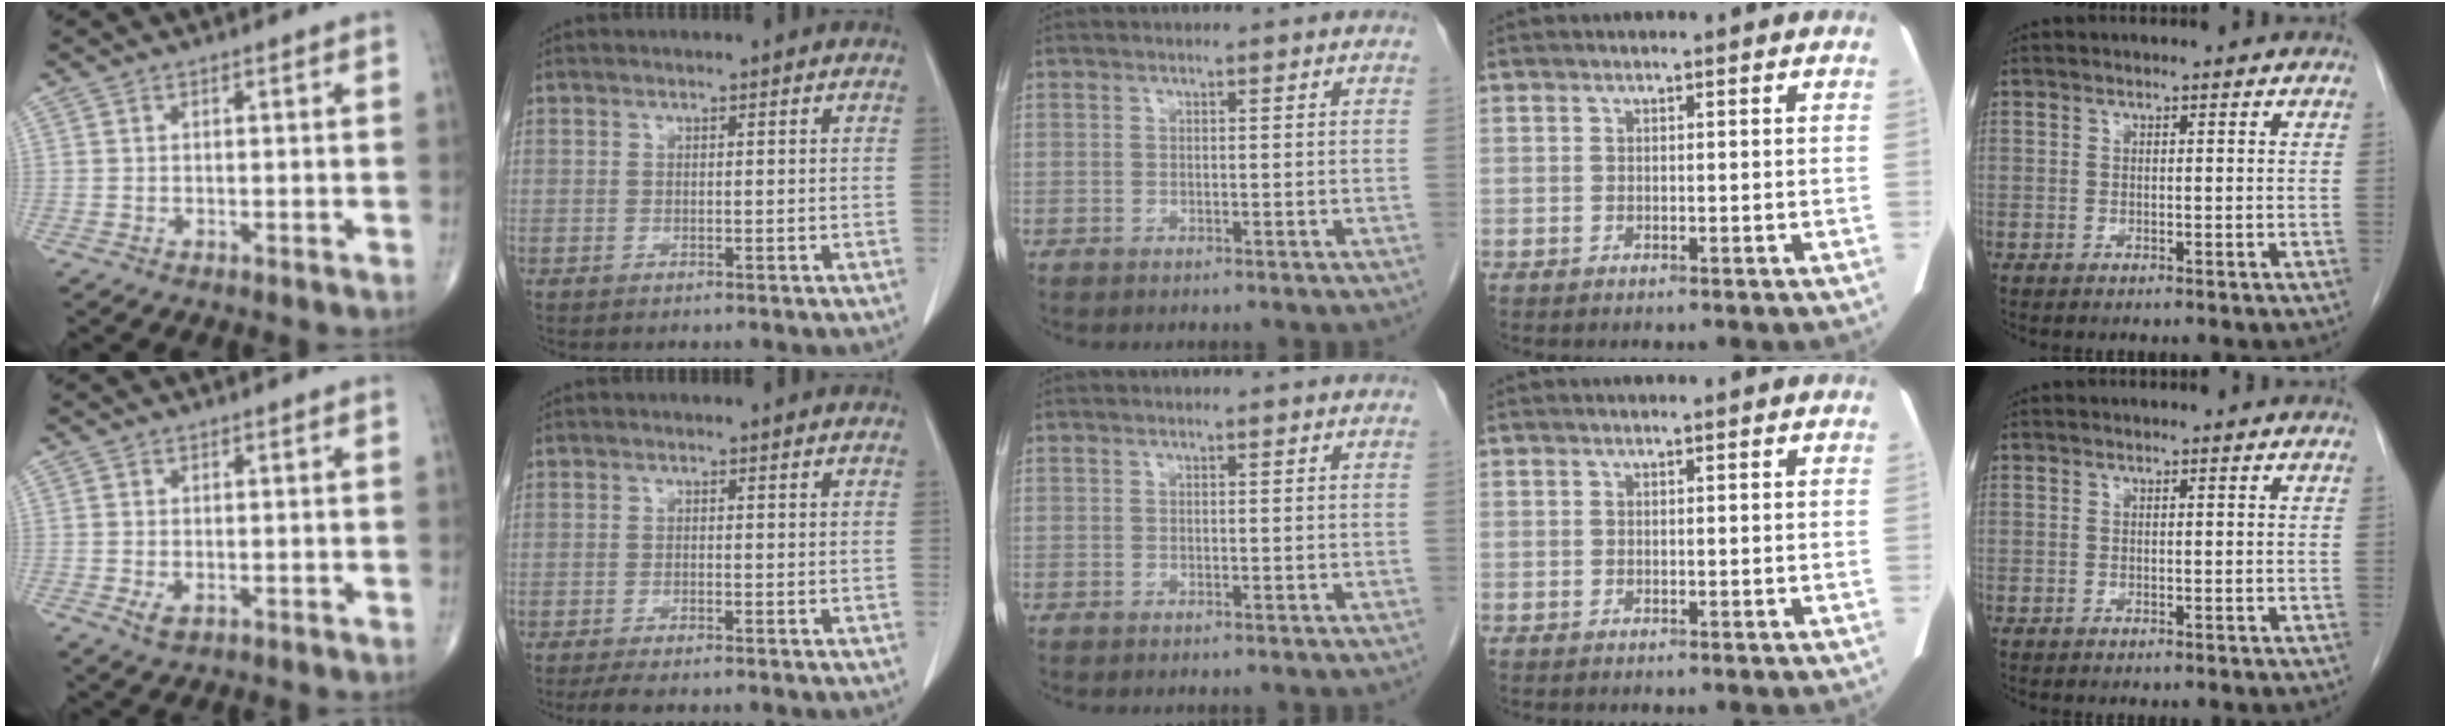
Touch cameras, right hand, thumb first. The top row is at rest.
{"thumb": {"total": 2.1, "force": [-0.6, 1.2, 1.6], "torque": [-0.029, -0.003, -0.008]}, "index": {"total": 3.5, "force": [-2.9, 0.4, 1.9], "torque": [-0.027, -0.007, -0.041]}}